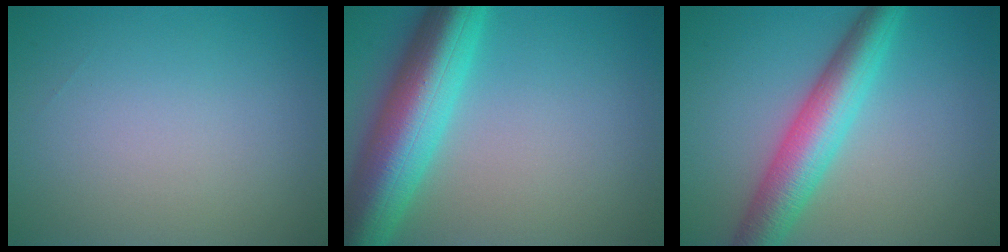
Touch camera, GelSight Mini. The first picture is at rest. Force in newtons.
{"total": 10.4, "press": 10.4, "slide": 0.4}
{"total": 6.5, "press": 6.5, "slide": 0.0}